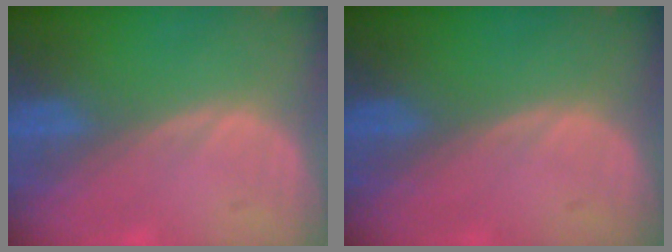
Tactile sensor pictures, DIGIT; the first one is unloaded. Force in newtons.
{"total": 0.0}